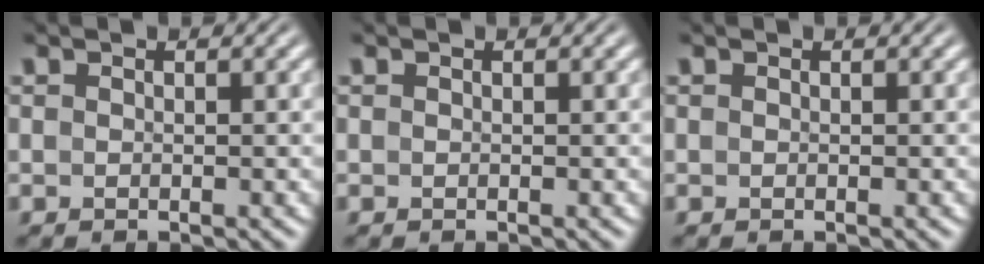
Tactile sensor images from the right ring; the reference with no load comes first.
{"total": 0.0}
{"total": 0.0}